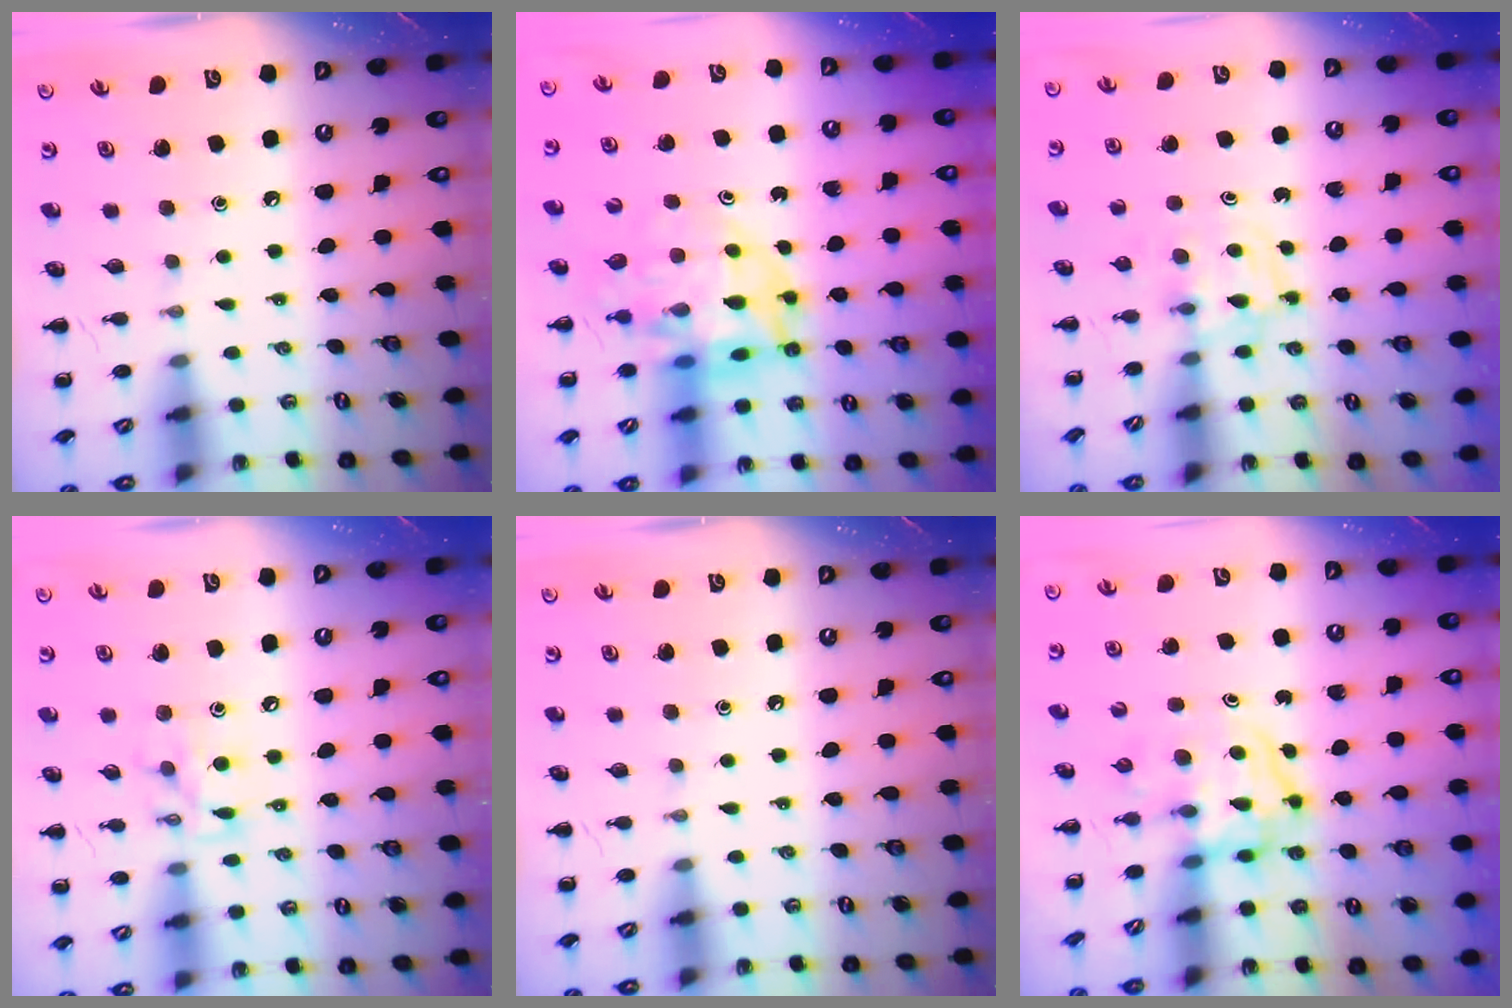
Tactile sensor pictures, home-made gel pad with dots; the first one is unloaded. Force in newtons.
{"total": 13.4, "press": 12.8, "slide": 4.1}
{"total": 2.9, "press": 2.6, "slide": 1.2}
{"total": 9.5, "press": 9.5, "slide": 0.5}
{"total": 0.0}
{"total": 4.0, "press": 3.9, "slide": 0.6}